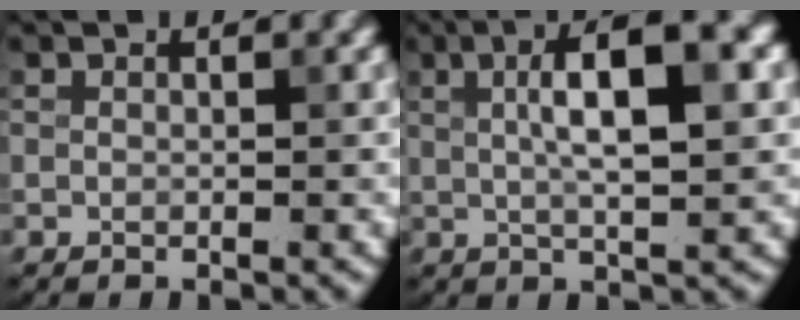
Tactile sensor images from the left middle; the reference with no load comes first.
{"total": 7.7, "force": [1.8, 2.1, 7.2], "torque": [-0.108, 0.013, 0.025]}